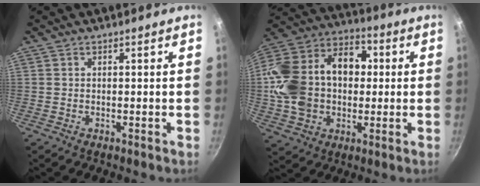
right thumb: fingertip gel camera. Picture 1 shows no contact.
{"total": 23.7, "force": [0.9, 17.5, 15.9], "torque": [-0.281, 0.055, 0.010]}